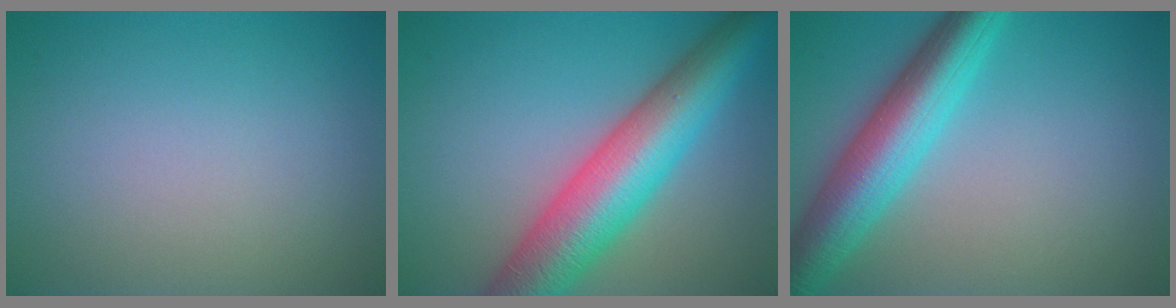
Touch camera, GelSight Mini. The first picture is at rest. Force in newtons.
{"total": 10.2, "press": 10.2, "slide": 0.2}
{"total": 7.5, "press": 7.5, "slide": 0.2}